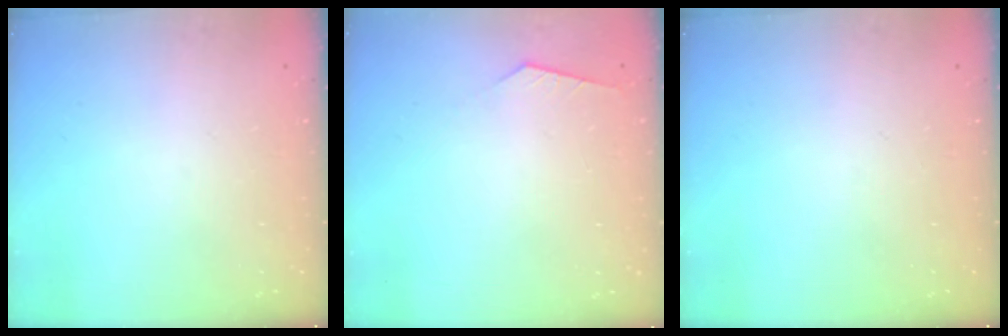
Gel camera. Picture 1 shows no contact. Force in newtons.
{"total": 2.4, "press": 2.4, "slide": 0.4}
{"total": 0.0}